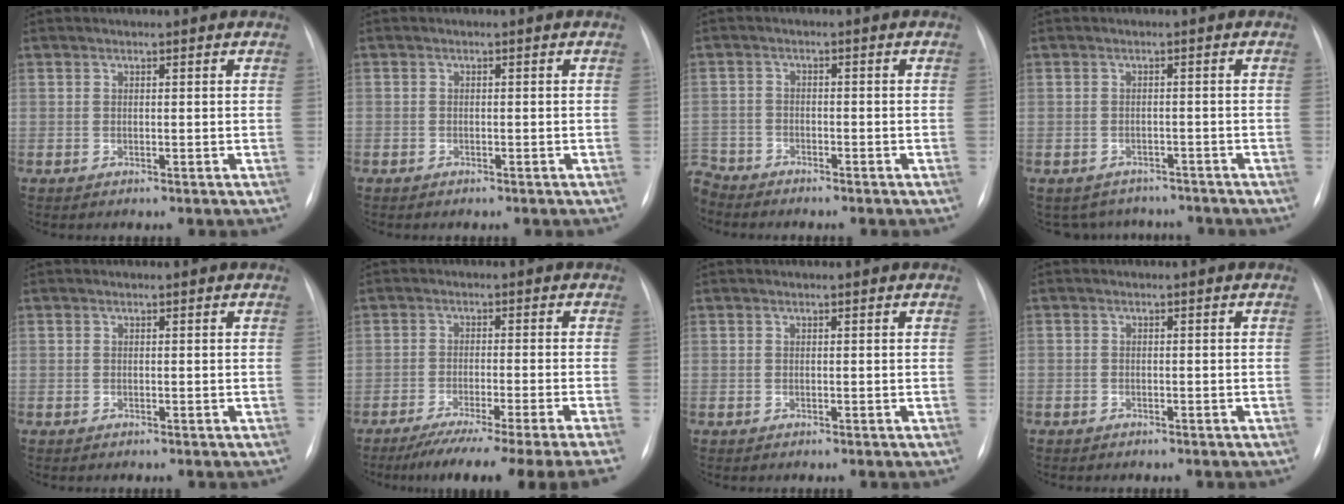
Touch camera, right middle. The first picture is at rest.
{"total": 0.5, "force": [-0.4, 0.3, 0.1], "torque": [-0.004, 0.002, -0.007]}
{"total": 5.2, "force": [-4.9, 1.7, 0.3], "torque": [0.001, -0.008, -0.092]}
{"total": 6.6, "force": [-5.9, 2.9, 0.2], "torque": [0.000, 0.015, -0.070]}
{"total": 0.0}
{"total": 15.8, "force": [-13.0, -1.8, 8.7], "torque": [-0.099, -0.040, -0.192]}
{"total": 0.0}
{"total": 3.8, "force": [-3.2, 2.0, 0.8], "torque": [-0.009, 0.000, -0.046]}